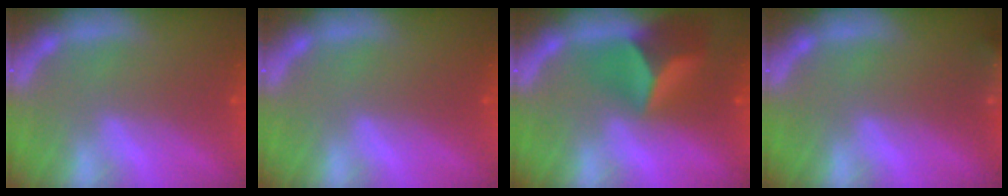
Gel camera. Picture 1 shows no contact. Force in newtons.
{"total": 0.0}
{"total": 6.9}
{"total": 5.9}